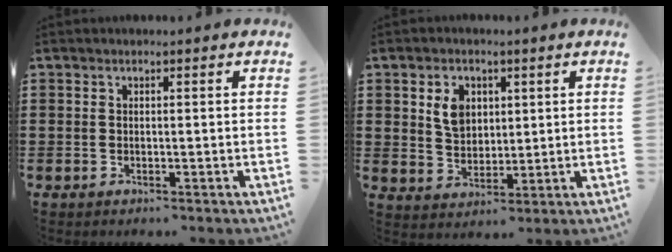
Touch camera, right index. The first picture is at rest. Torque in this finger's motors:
{"motor_torque": [0.13, -0.04, 0.20, 0.08]}